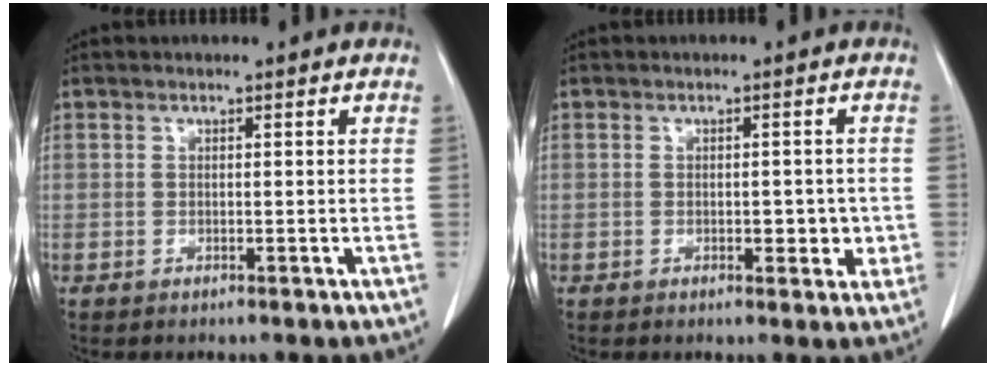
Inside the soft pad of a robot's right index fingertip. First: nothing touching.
{"total": 3.4, "force": [-0.6, 1.8, 2.8], "torque": [-0.028, 0.001, -0.004]}